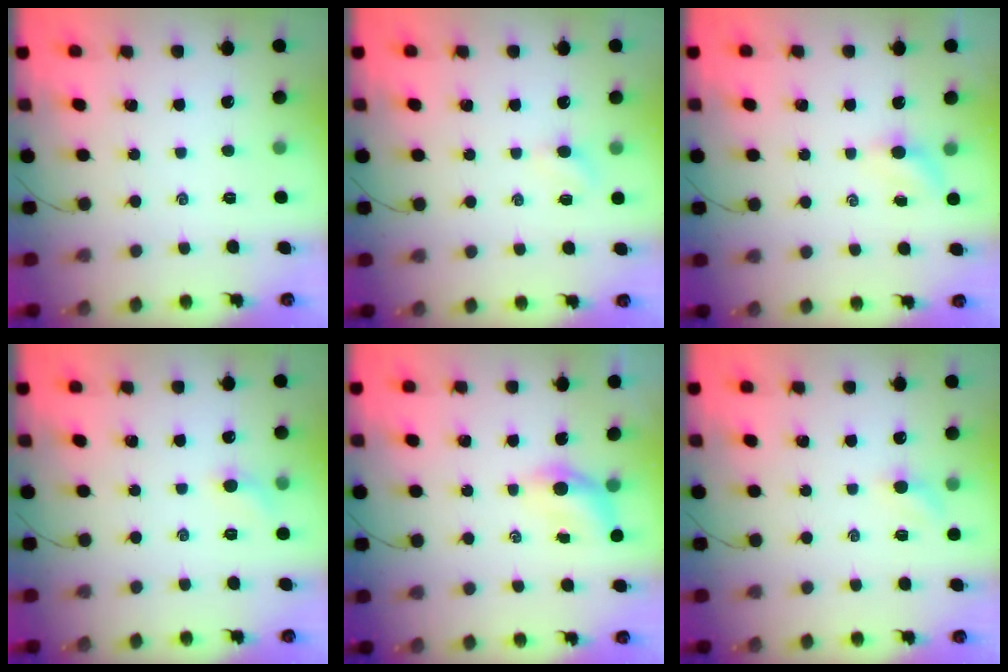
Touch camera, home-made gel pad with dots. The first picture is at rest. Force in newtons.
{"total": 2.8, "press": 2.6, "slide": 1.0}
{"total": 3.1, "press": 2.9, "slide": 1.1}
{"total": 4.3, "press": 4.0, "slide": 1.4}
{"total": 4.1, "press": 4.0, "slide": 0.7}
{"total": 2.9, "press": 2.7, "slide": 0.9}